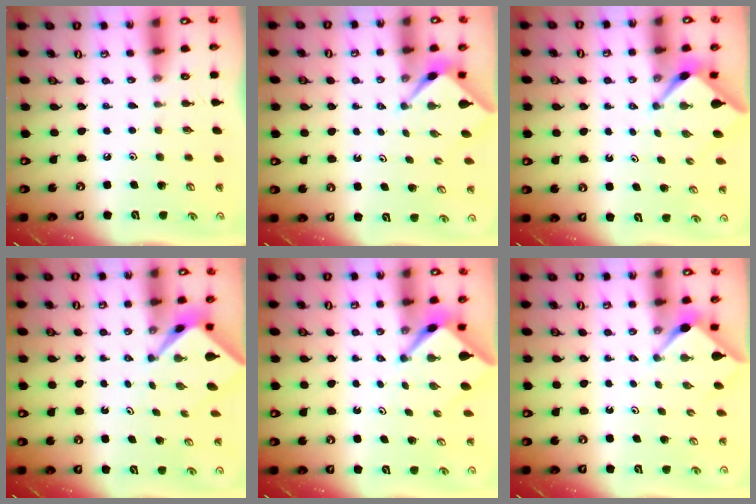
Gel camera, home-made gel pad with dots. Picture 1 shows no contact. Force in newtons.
{"total": 2.2, "press": 2.2, "slide": 0.3}
{"total": 2.5, "press": 2.5, "slide": 0.3}
{"total": 2.4, "press": 2.4, "slide": 0.1}
{"total": 3.5, "press": 3.5, "slide": 0.2}
{"total": 3.0, "press": 2.9, "slide": 0.3}